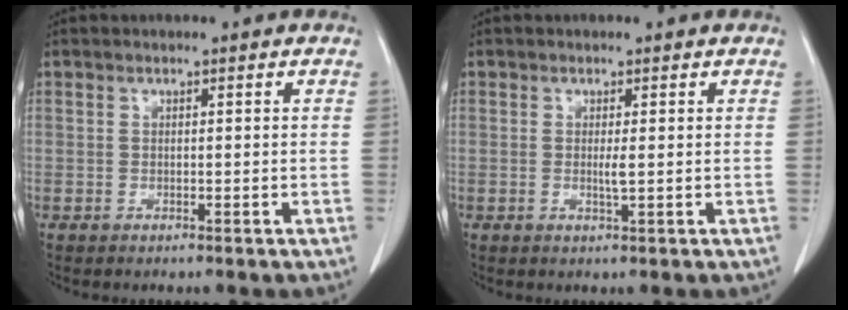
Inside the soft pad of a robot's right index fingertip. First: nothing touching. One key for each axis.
{"total": 1.3, "fx": 0.0, "fy": 0.1, "fz": 1.3, "tx": -0.027, "ty": -0.002, "tz": 0.003}